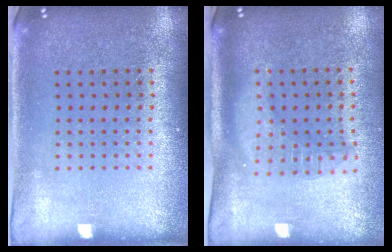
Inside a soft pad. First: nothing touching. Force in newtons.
{"total": 1.8, "press": 1.5, "slide": 1.0}